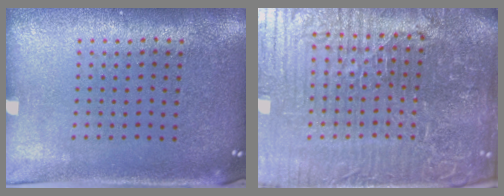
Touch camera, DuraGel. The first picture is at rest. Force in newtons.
{"total": 7.8, "press": 6.9, "slide": 3.6}